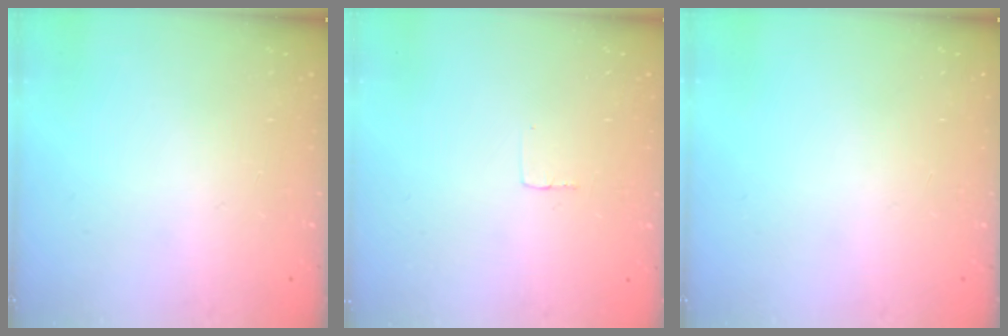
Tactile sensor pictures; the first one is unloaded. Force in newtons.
{"total": 2.4, "press": 2.4, "slide": 0.1}
{"total": 0.0}